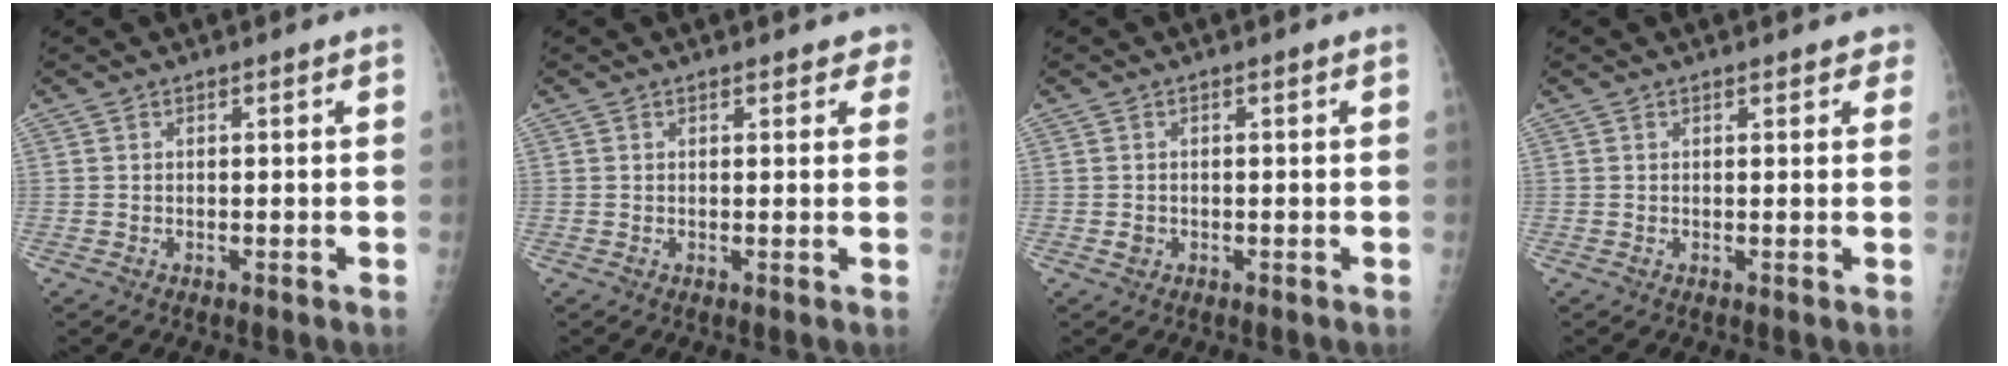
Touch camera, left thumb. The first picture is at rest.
{"total": 2.5, "force": [1.9, 1.2, 1.1], "torque": [0.016, -0.002, 0.014]}
{"total": 1.1, "force": [-0.2, 0.9, 0.5], "torque": [-0.004, 0.002, -0.003]}
{"total": 2.4, "force": [1.8, 1.1, 1.2], "torque": [0.008, 0.000, 0.015]}